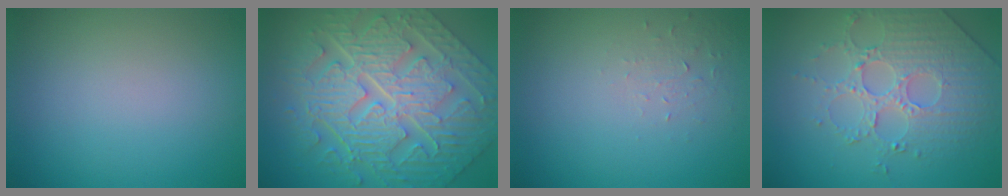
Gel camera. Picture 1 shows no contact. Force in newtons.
{"total": 11.1, "press": 7.8, "slide": 7.9}
{"total": 1.0, "press": 0.4, "slide": 0.9}
{"total": 4.5, "press": 4.1, "slide": 2.0}